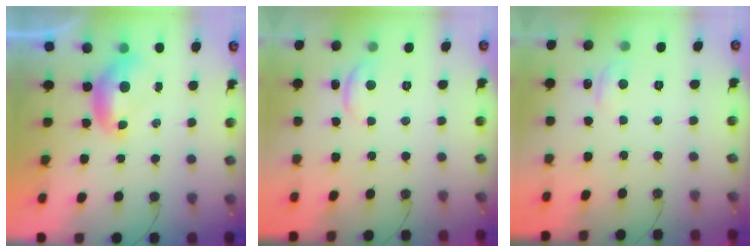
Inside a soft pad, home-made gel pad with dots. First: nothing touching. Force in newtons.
{"total": 1.1, "press": 1.0, "slide": 0.6}
{"total": 0.7, "press": 0.2, "slide": 0.6}